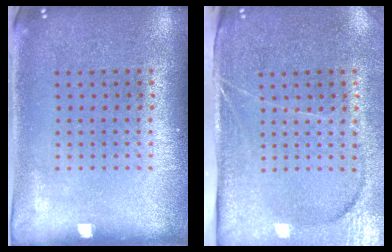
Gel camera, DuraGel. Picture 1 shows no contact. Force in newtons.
{"total": 4.0, "press": 3.4, "slide": 2.2}